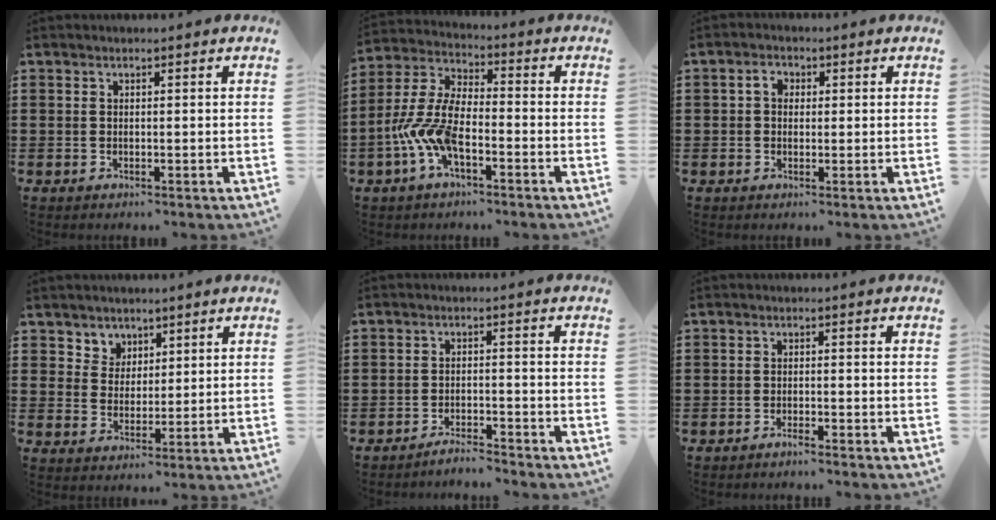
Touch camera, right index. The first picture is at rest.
{"total": 9.2, "force": [-3.6, 3.8, 7.6], "torque": [-0.194, -0.013, -0.071]}
{"total": 2.3, "force": [0.2, 1.8, 1.4], "torque": [-0.032, 0.010, 0.001]}
{"total": 4.2, "force": [2.7, 3.2, -0.2], "torque": [-0.018, 0.008, 0.049]}
{"total": 3.0, "force": [-3.0, -0.1, 0.4], "torque": [-0.010, 0.000, -0.060]}
{"total": 1.6, "force": [-1.5, -0.2, 0.5], "torque": [-0.009, -0.003, -0.029]}